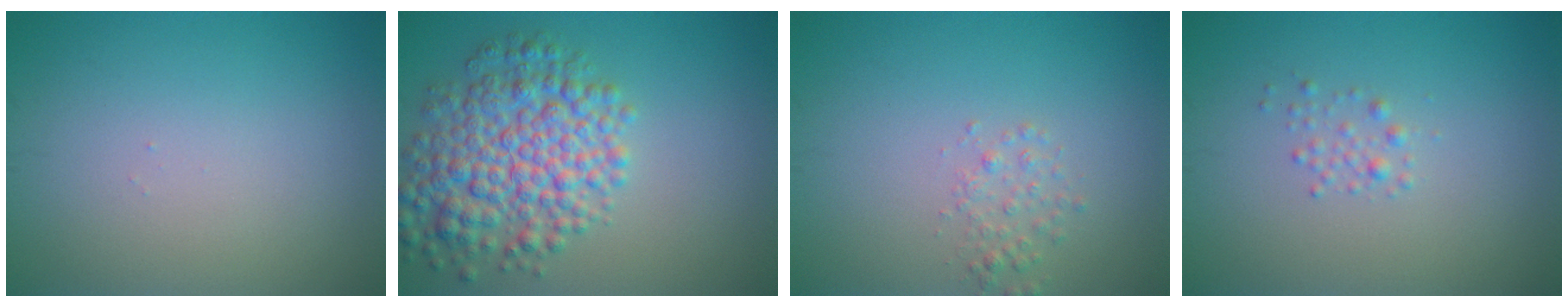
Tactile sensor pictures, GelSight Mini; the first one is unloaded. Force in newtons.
{"total": 7.1, "press": 7.1, "slide": 0.1}
{"total": 1.4, "press": 1.4, "slide": 0.1}
{"total": 1.1, "press": 1.1, "slide": 0.1}